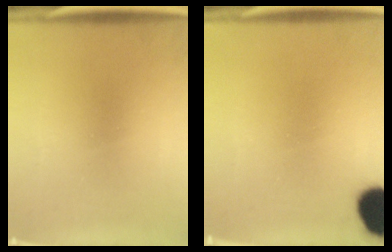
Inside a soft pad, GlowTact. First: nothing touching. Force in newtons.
{"total": 11.8}